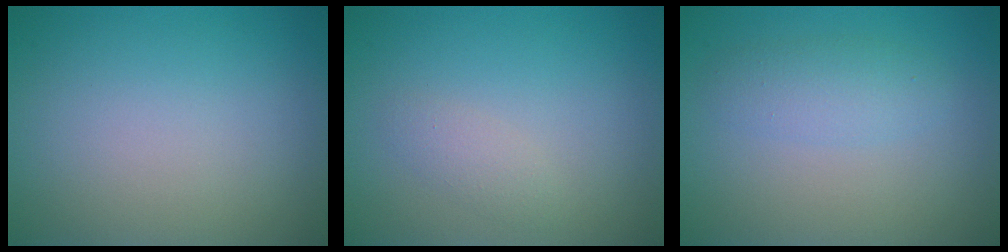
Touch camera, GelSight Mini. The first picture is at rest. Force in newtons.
{"total": 1.3, "press": 1.3, "slide": 0.0}
{"total": 2.3, "press": 2.3, "slide": 0.0}